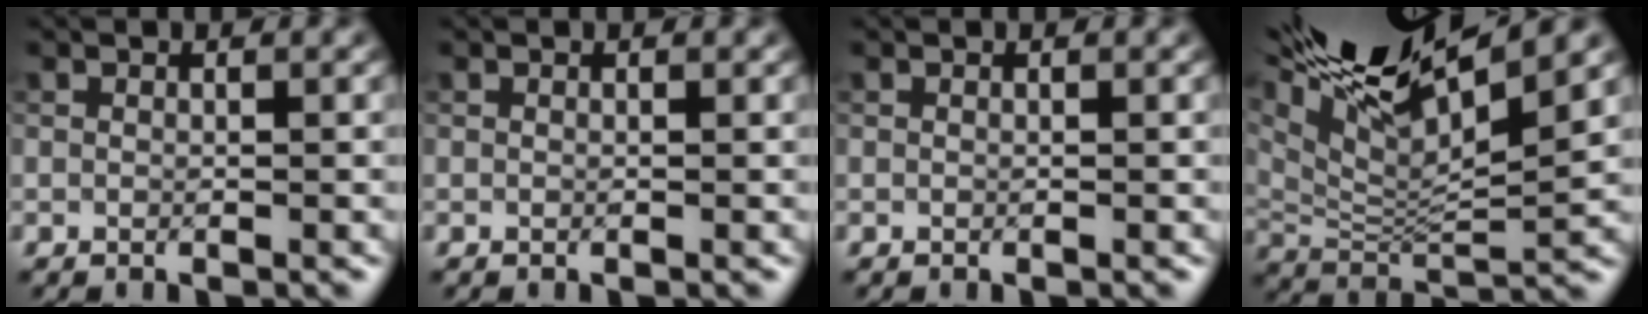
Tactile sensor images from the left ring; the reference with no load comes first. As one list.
[{"total": 0.0}, {"total": 0.0}, {"total": 14.5, "force": [9.2, 4.4, 10.3], "torque": [-0.194, 0.041, 0.153]}]